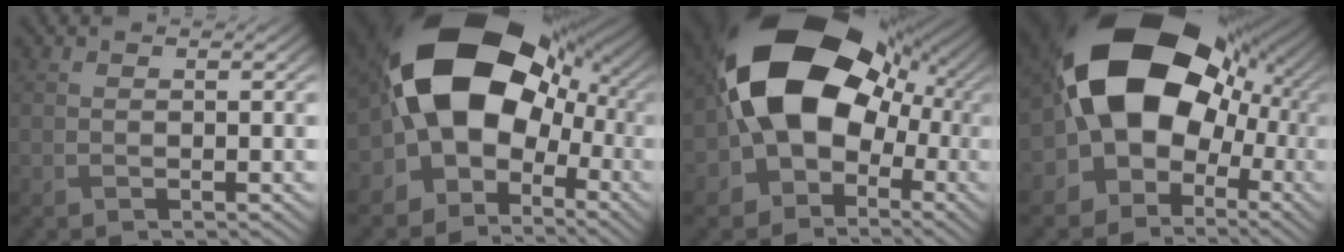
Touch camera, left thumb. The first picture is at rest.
{"total": 18.7, "force": [-0.1, 13.8, 12.6], "torque": [-0.206, -0.017, 0.002]}
{"total": 18.6, "force": [0.1, 13.9, 12.2], "torque": [-0.208, -0.020, 0.005]}
{"total": 20.2, "force": [1.0, 15.5, 13.0], "torque": [-0.213, -0.019, 0.025]}